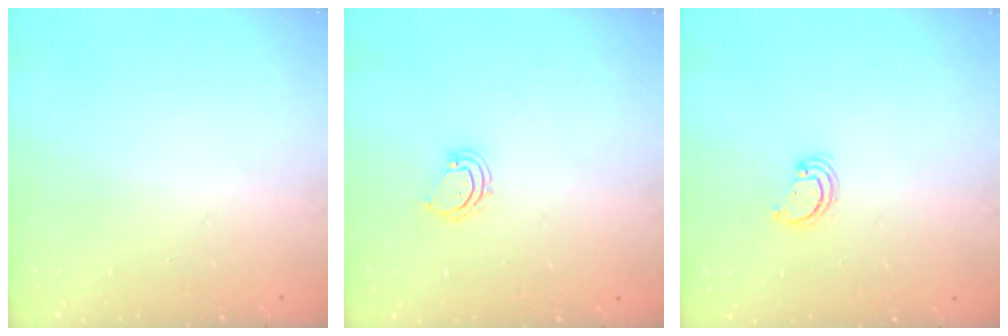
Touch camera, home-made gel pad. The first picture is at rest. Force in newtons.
{"total": 3.7, "press": 3.6, "slide": 0.5}
{"total": 2.3, "press": 2.3, "slide": 0.2}